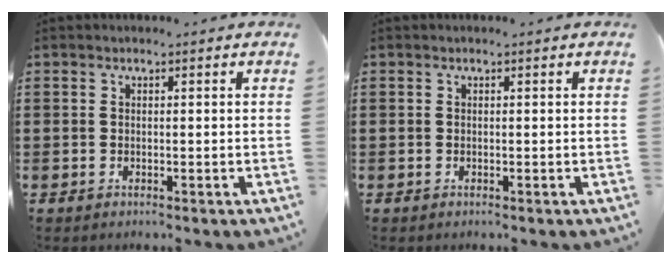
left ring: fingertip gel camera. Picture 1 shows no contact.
{"total": 0.0}